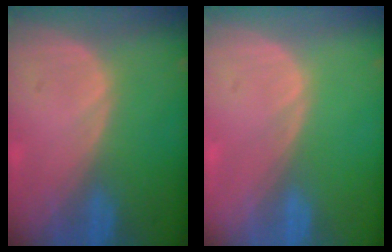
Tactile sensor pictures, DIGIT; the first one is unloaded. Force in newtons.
{"total": 0.0}